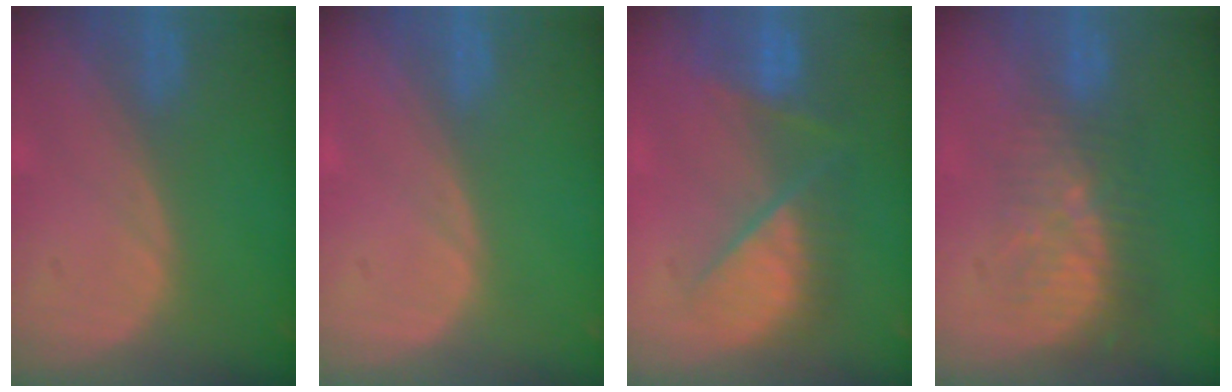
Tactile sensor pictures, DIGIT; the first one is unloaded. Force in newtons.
{"total": 0.0}
{"total": 8.8, "press": 8.0, "slide": 3.8}
{"total": 8.6, "press": 7.4, "slide": 4.5}